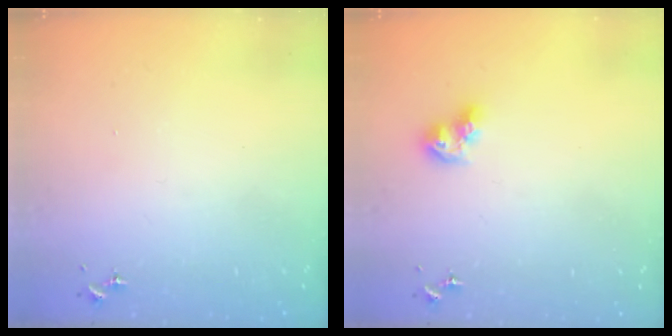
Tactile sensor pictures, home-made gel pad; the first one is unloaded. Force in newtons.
{"total": 9.1, "press": 9.0, "slide": 0.8}